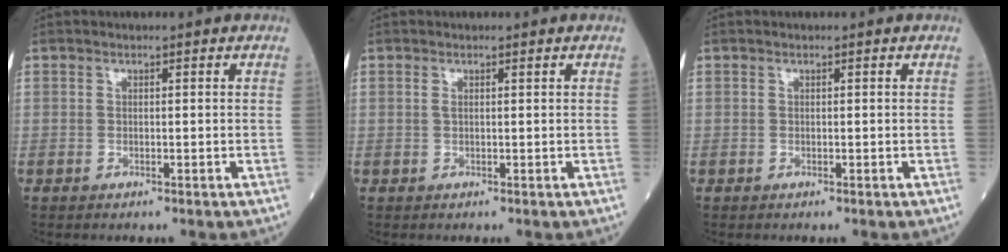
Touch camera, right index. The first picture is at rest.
{"total": 0.6, "force": [0.3, 0.1, 0.5], "torque": [-0.016, 0.003, 0.007]}
{"total": 0.0}